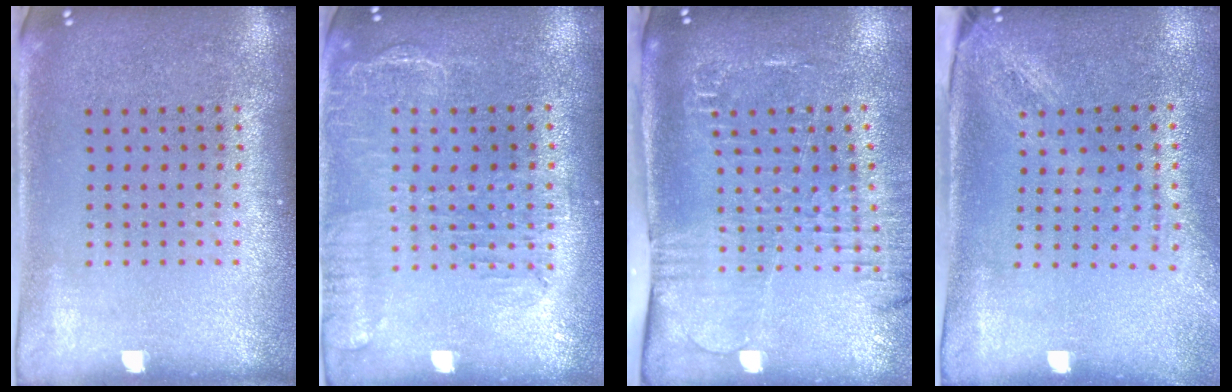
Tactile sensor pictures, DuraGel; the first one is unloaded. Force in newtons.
{"total": 1.7, "press": 1.4, "slide": 1.0}
{"total": 2.1, "press": 1.9, "slide": 0.9}
{"total": 2.0, "press": 1.6, "slide": 1.3}